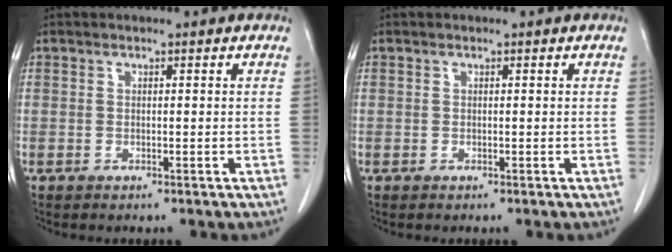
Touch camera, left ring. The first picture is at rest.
{"total": 0.0}